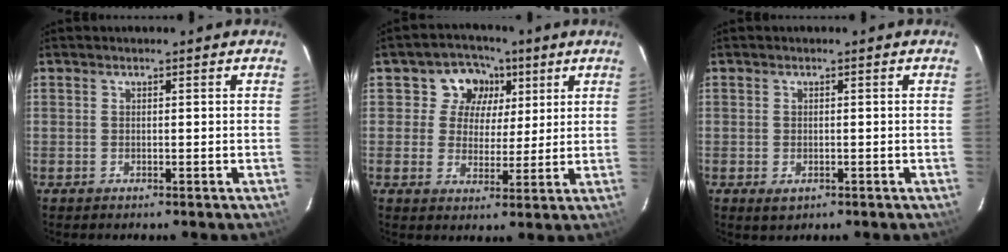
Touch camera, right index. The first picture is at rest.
{"total": 8.1, "force": [3.1, 7.3, 1.9], "torque": [-0.027, 0.009, 0.043]}
{"total": 2.3, "force": [-0.9, 1.5, 1.5], "torque": [-0.025, -0.005, -0.011]}